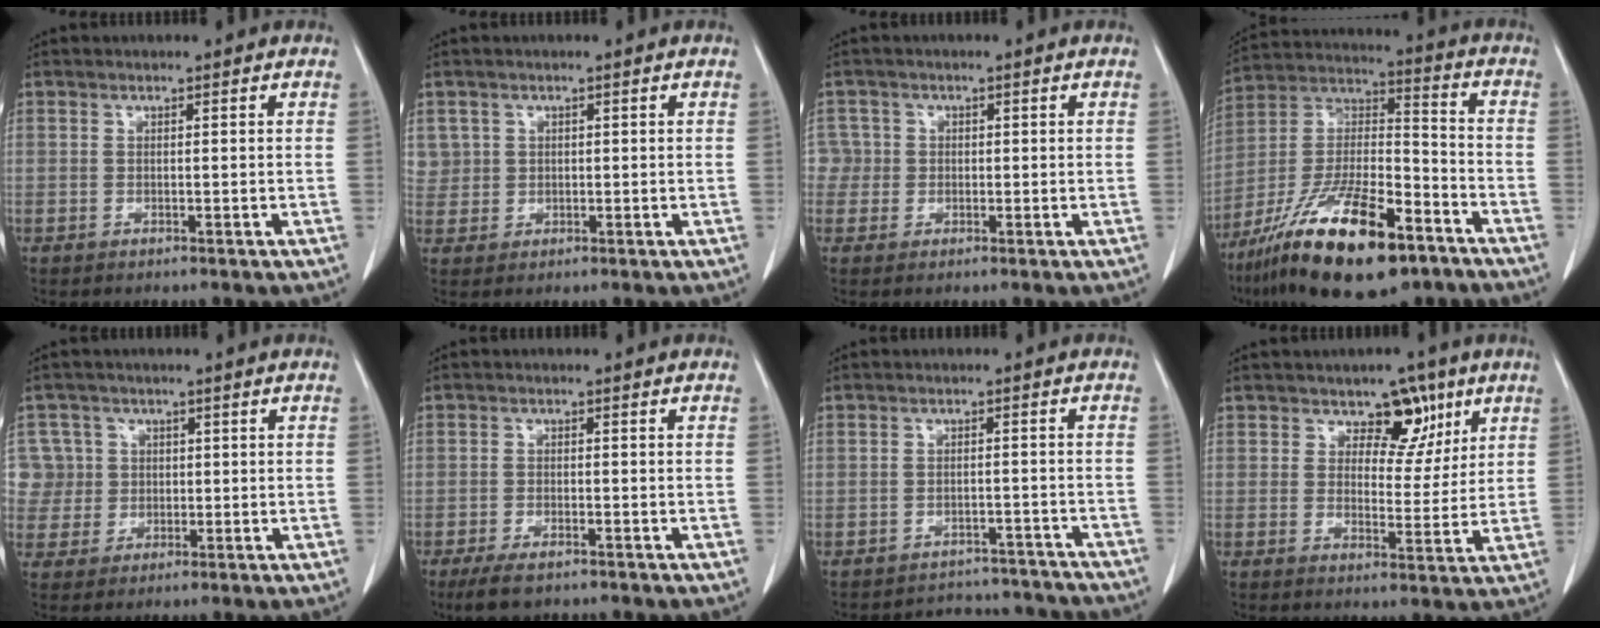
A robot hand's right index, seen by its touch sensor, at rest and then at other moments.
{"total": 3.0, "force": [1.2, 2.7, -0.2], "torque": [0.022, 0.003, 0.019]}
{"total": 2.8, "force": [0.1, 2.8, -0.2], "torque": [0.022, 0.011, 0.000]}
{"total": 21.8, "force": [-13.5, 6.1, 16.0], "torque": [-0.294, -0.012, -0.235]}
{"total": 7.5, "force": [1.5, 7.3, -0.1], "torque": [0.005, 0.033, 0.040]}
{"total": 4.5, "force": [-3.3, 1.5, 2.7], "torque": [-0.054, -0.008, -0.055]}
{"total": 9.4, "force": [-8.9, 3.1, -0.6], "torque": [0.021, 0.028, -0.099]}
{"total": 6.4, "force": [3.7, 4.0, 3.4], "torque": [-0.031, 0.000, 0.053]}